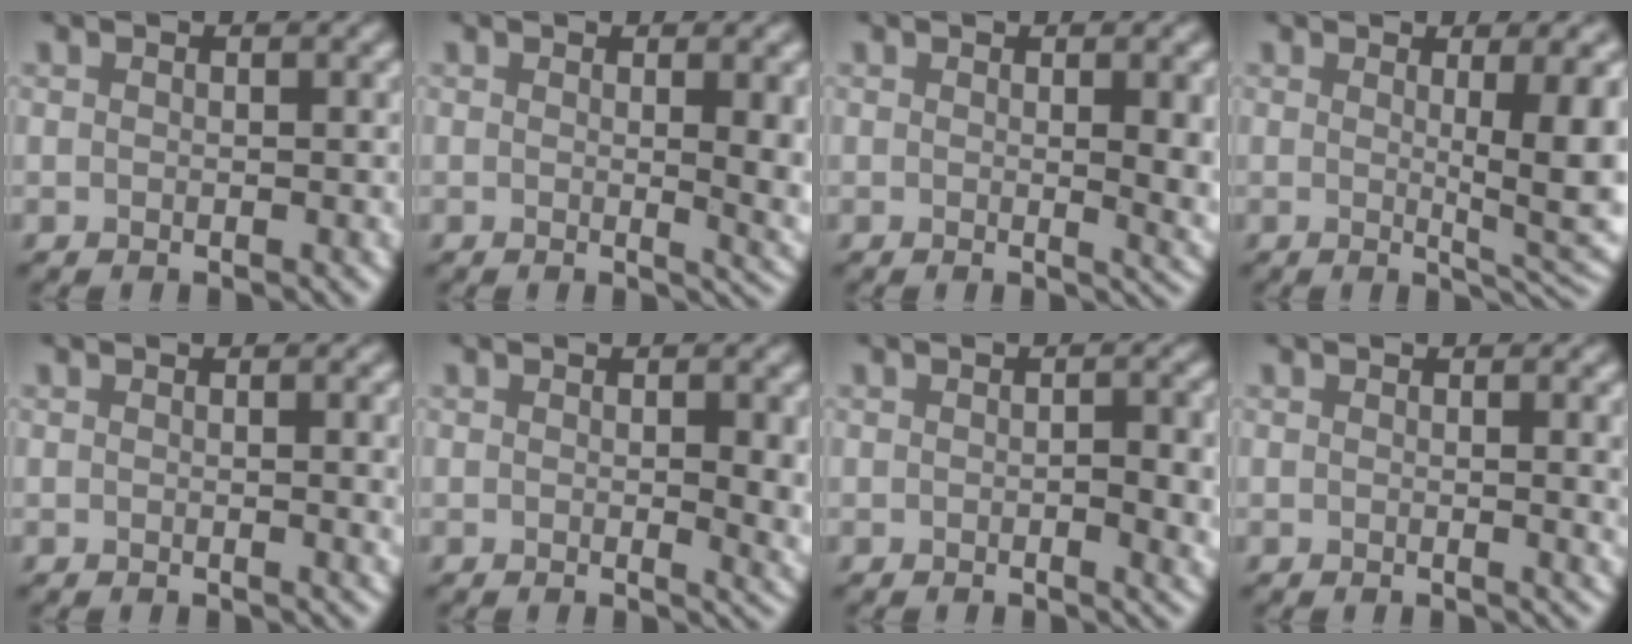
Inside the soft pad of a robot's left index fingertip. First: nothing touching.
{"total": 5.0, "force": [0.5, 1.7, 4.7], "torque": [-0.046, -0.006, 0.009]}
{"total": 4.9, "force": [0.4, 1.6, 4.6], "torque": [-0.047, -0.005, 0.008]}
{"total": 7.4, "force": [0.7, 1.8, 7.1], "torque": [-0.081, -0.010, 0.014]}
{"total": 2.7, "force": [0.3, 0.9, 2.6], "torque": [-0.023, 0.002, 0.002]}
{"total": 3.6, "force": [0.0, 1.0, 3.4], "torque": [-0.045, -0.007, 0.002]}
{"total": 3.7, "force": [-0.3, 1.3, 3.5], "torque": [-0.045, -0.005, -0.004]}
{"total": 3.1, "force": [0.4, 1.0, 2.9], "torque": [-0.025, 0.002, 0.002]}